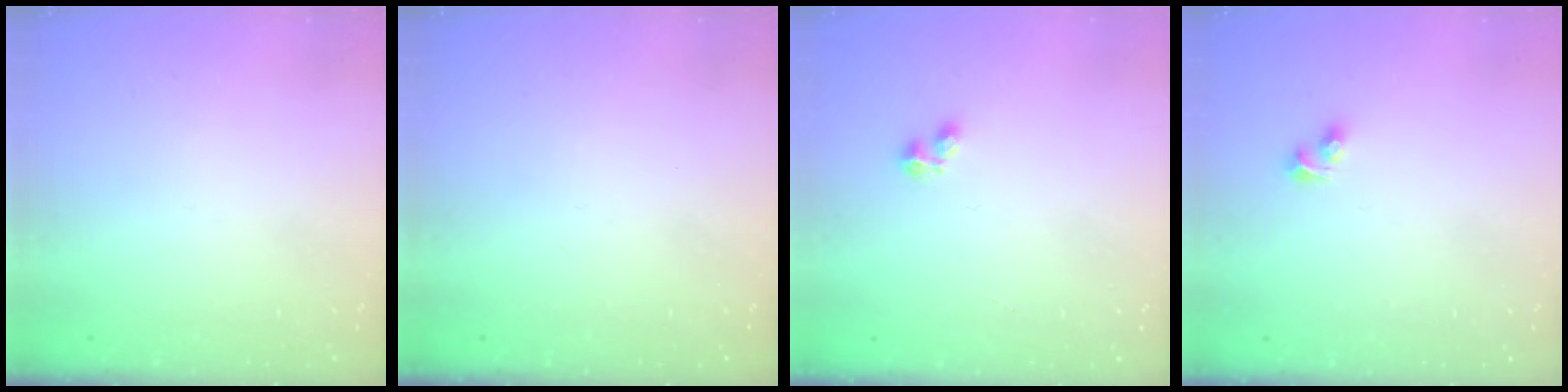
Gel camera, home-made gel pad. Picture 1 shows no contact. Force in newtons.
{"total": 0.0}
{"total": 3.1, "press": 3.1, "slide": 0.6}
{"total": 3.5, "press": 3.1, "slide": 1.6}